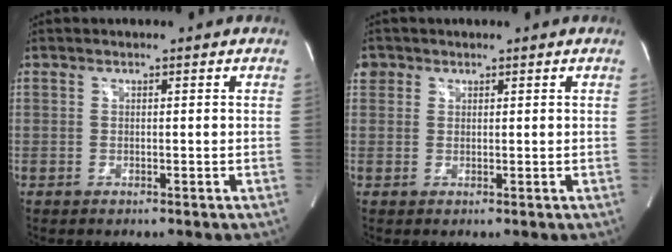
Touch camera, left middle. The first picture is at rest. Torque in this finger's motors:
{"motor_torque": [0.15, 0.14, -0.09, 0.00]}